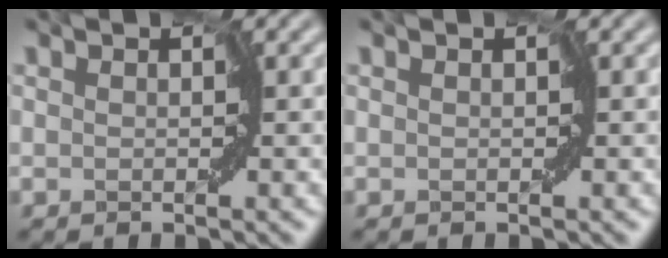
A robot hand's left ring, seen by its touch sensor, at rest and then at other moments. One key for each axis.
{"total": 0.0}